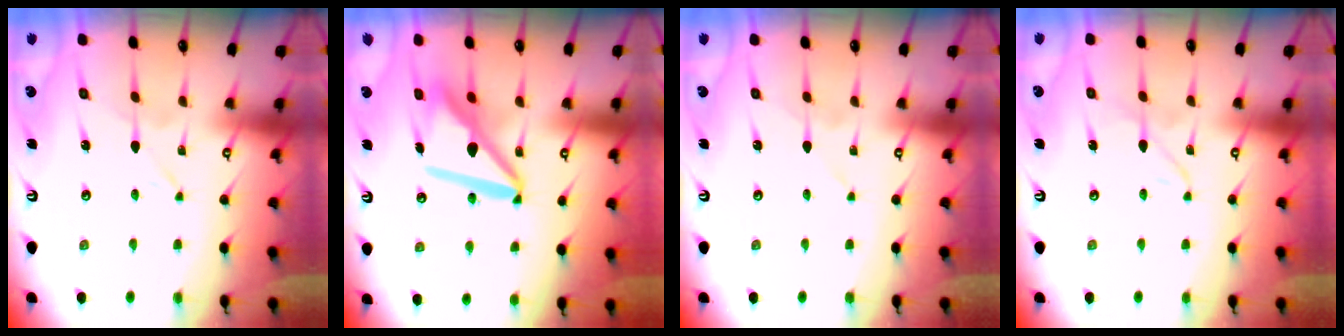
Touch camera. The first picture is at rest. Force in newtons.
{"total": 14.0, "press": 13.9, "slide": 1.8}
{"total": 0.8, "press": 0.8, "slide": 0.1}
{"total": 2.2, "press": 2.2, "slide": 0.2}